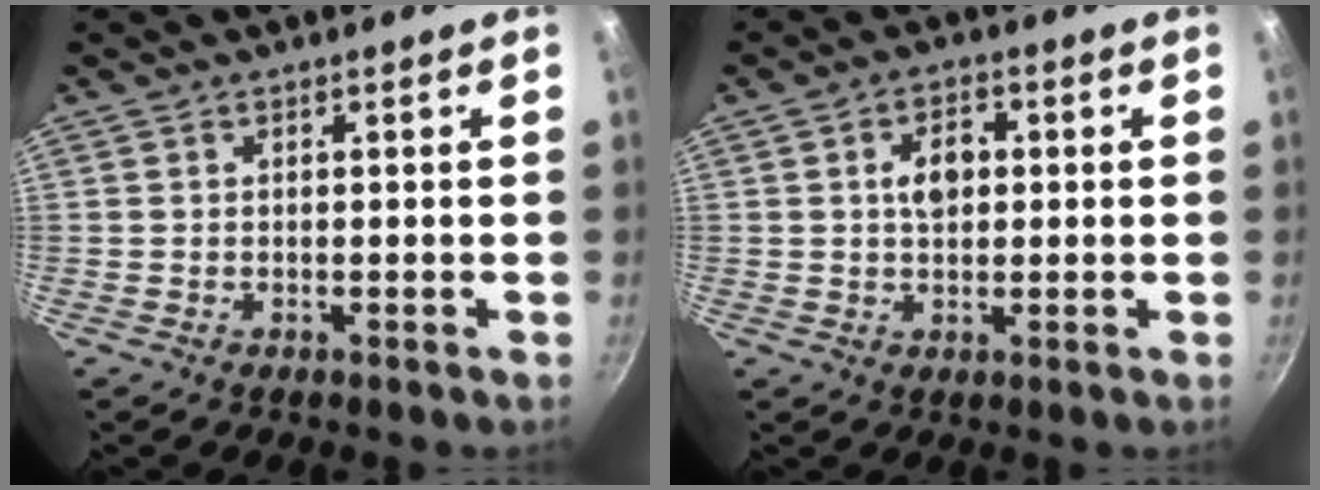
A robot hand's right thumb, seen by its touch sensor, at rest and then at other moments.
{"total": 5.4, "force": [0.8, 3.6, 4.0], "torque": [-0.046, 0.008, 0.010]}